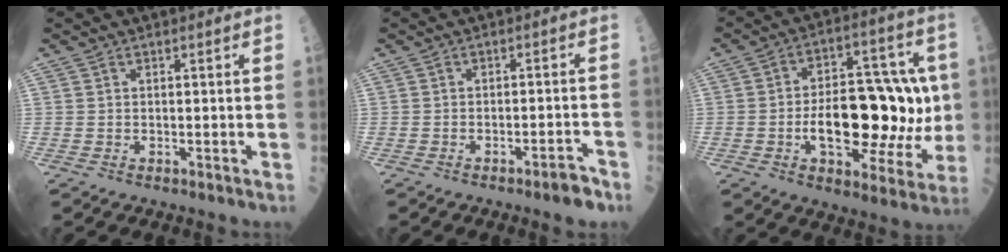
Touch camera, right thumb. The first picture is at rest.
{"total": 3.6, "force": [-2.5, 0.8, 2.5], "torque": [-0.031, 0.019, -0.033]}
{"total": 22.2, "force": [-1.4, 11.0, 19.2], "torque": [-0.250, 0.024, -0.011]}